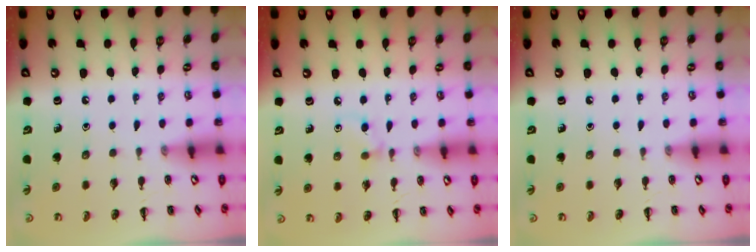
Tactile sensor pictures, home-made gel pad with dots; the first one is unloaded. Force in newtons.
{"total": 5.2, "press": 5.0, "slide": 1.4}
{"total": 0.0}